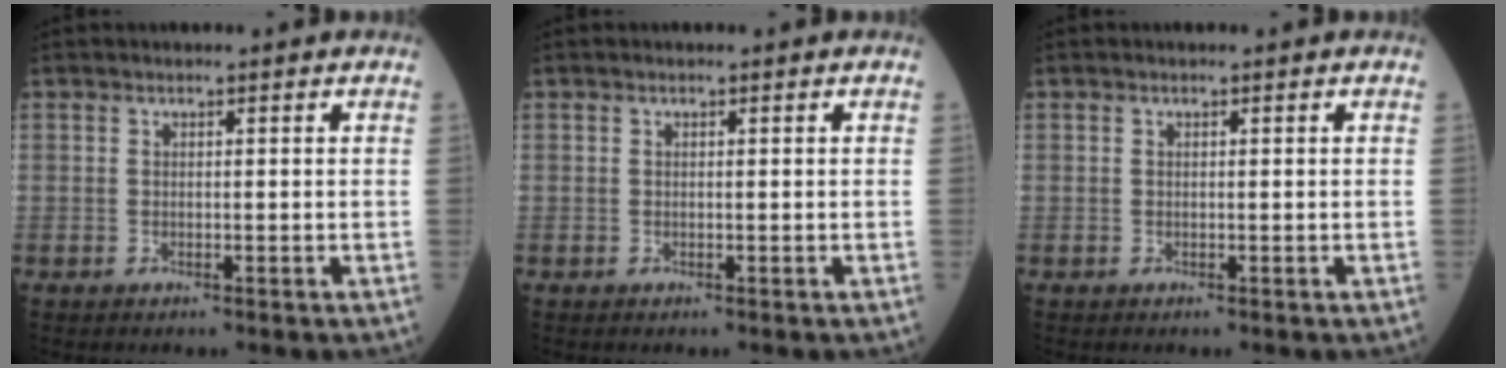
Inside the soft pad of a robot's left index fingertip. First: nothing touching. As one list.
[{"total": 0.0}, {"total": 0.0}]